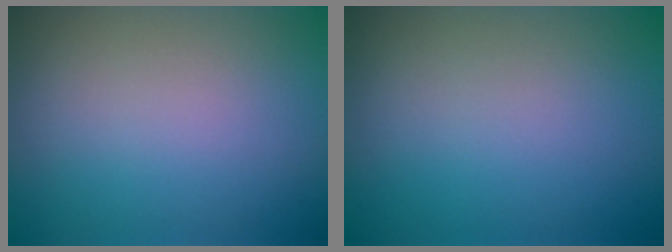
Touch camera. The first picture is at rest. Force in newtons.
{"total": 0.0}